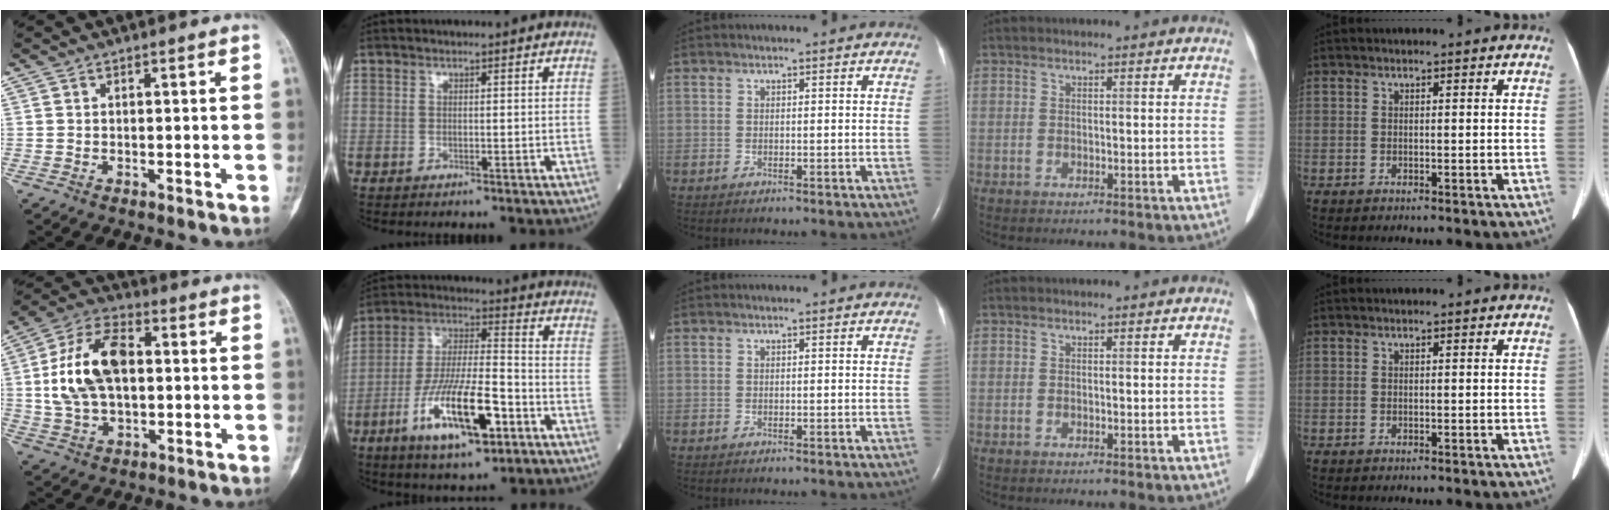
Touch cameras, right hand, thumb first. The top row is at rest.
{"thumb": {"total": 16.0, "force": [1.3, 9.4, 12.8], "torque": [-0.239, 0.023, 0.021]}, "index": {"total": 15.4, "force": [-6.8, 3.6, 13.4], "torque": [-0.259, -0.011, -0.115]}}